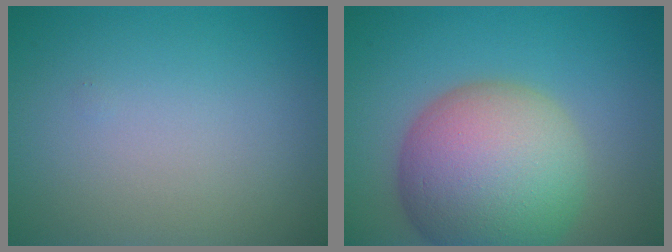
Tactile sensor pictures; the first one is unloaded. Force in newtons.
{"total": 12.4, "press": 12.4, "slide": 0.7}